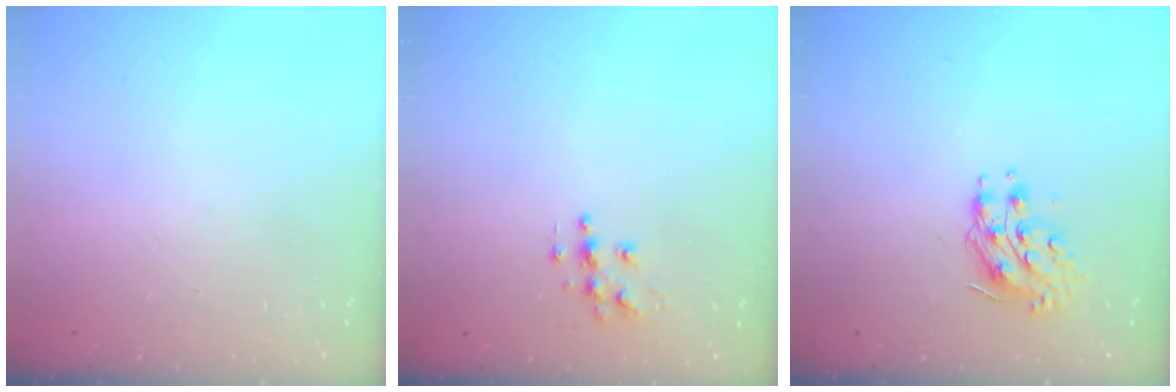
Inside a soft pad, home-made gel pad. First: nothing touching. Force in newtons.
{"total": 6.1, "press": 6.1, "slide": 0.3}
{"total": 9.0, "press": 9.0, "slide": 0.4}